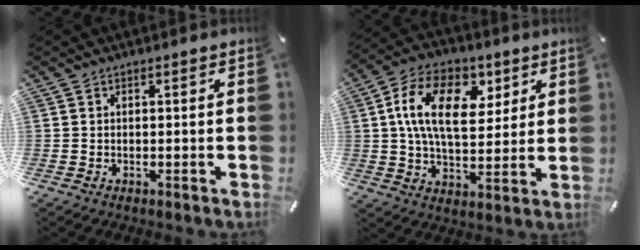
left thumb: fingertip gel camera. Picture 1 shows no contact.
{"total": 16.8, "force": [5.2, 10.4, 12.1], "torque": [-0.214, 0.003, 0.092]}